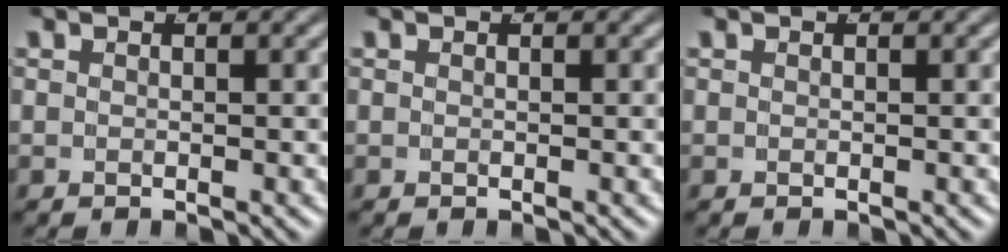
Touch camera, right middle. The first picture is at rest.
{"total": 0.0}
{"total": 0.0}